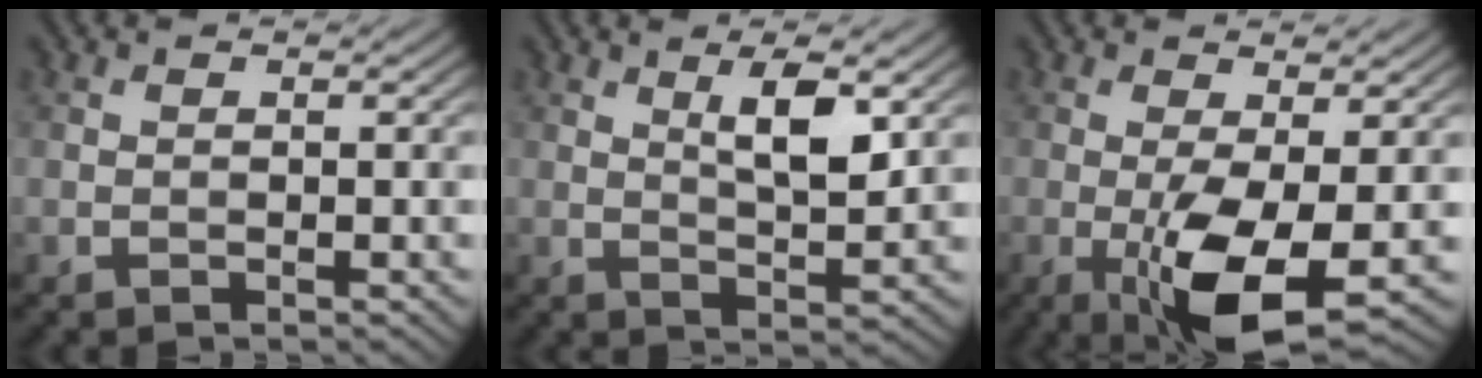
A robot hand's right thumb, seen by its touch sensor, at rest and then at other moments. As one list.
[{"total": 5.4, "force": [2.2, 1.6, 4.7], "torque": [-0.088, -0.007, 0.041]}, {"total": 8.3, "force": [-2.3, 2.4, 7.6], "torque": [-0.147, -0.007, -0.038]}]